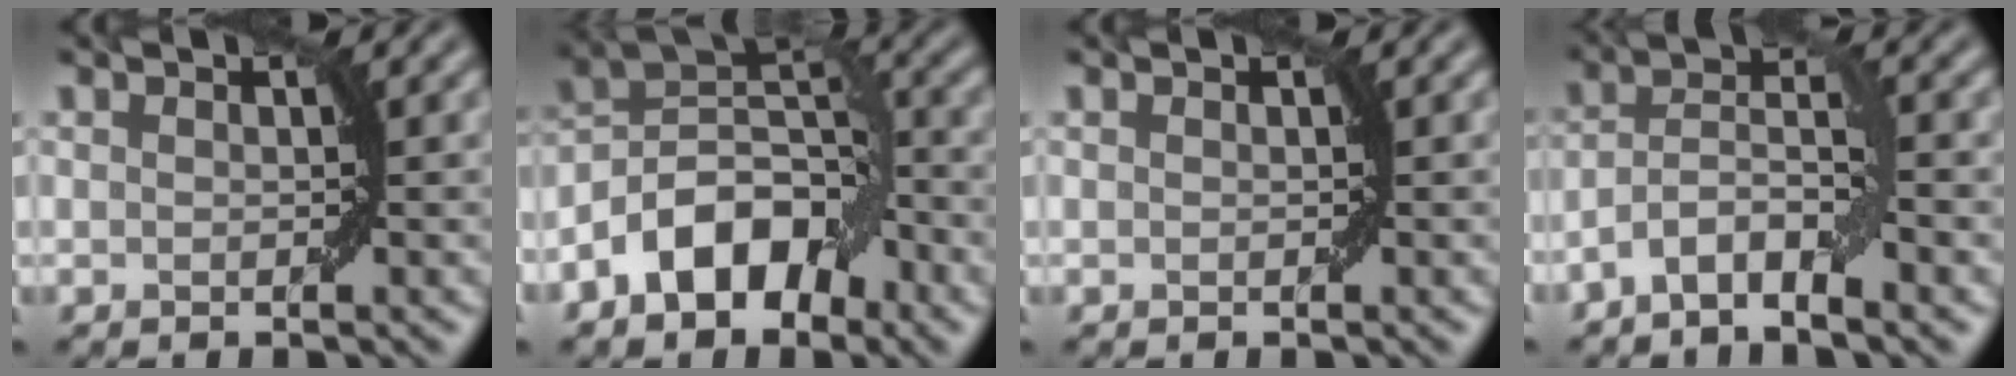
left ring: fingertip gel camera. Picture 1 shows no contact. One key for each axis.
{"total": 8.0, "fx": -4.2, "fy": 4.5, "fz": 5.1, "tx": -0.078, "ty": 0.014, "tz": -0.090}
{"total": 0.0}
{"total": 4.3, "fx": -2.3, "fy": 1.1, "fz": 3.5, "tx": -0.067, "ty": 0.009, "tz": -0.050}